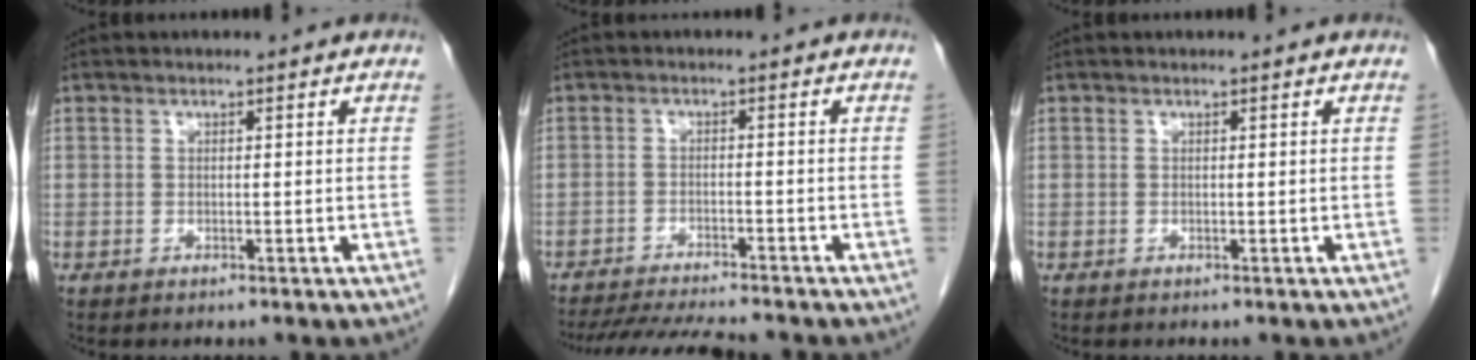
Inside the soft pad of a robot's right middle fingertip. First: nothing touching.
{"total": 10.2, "force": [-9.4, 0.5, 4.1], "torque": [-0.062, -0.016, -0.143]}
{"total": 0.0}